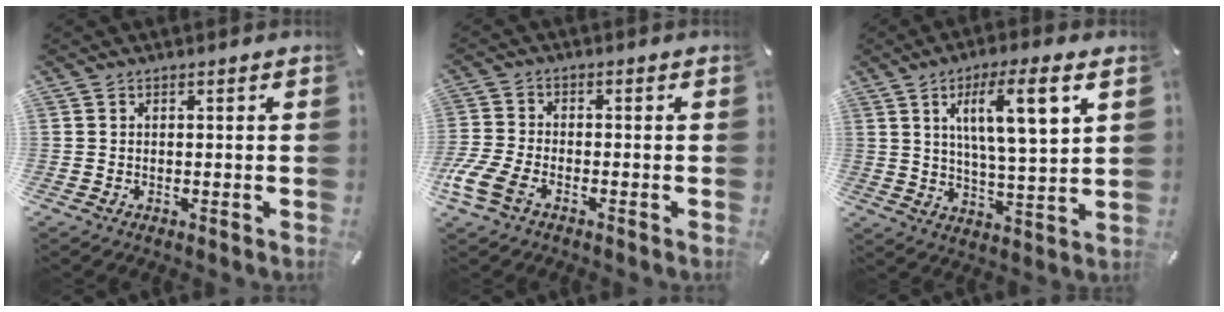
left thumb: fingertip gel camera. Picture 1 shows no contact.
{"total": 6.8, "force": [-3.6, 3.6, 4.5], "torque": [-0.122, -0.003, -0.073]}
{"total": 12.8, "force": [6.0, 3.0, 10.9], "torque": [-0.181, -0.011, 0.094]}